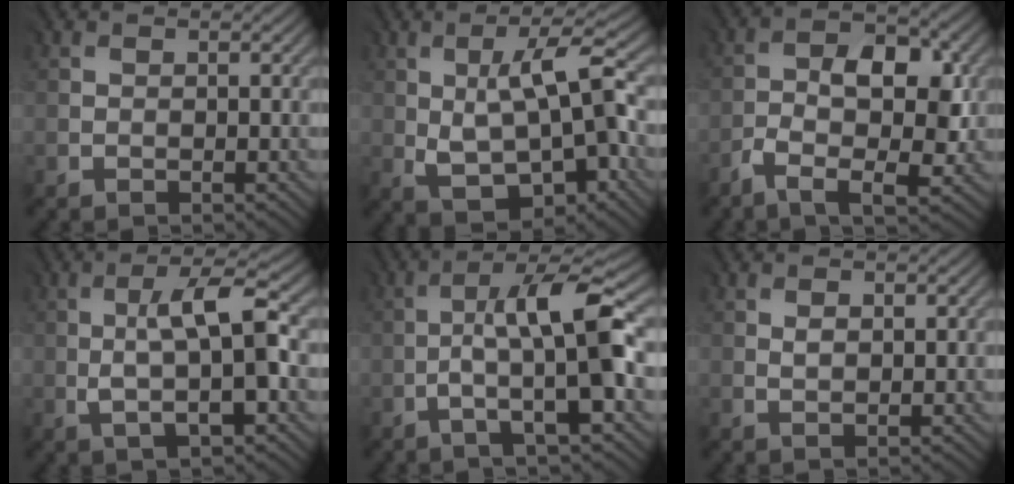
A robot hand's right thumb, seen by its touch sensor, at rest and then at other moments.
{"total": 8.7, "force": [-0.2, 3.6, 7.9], "torque": [-0.143, 0.001, 0.004]}
{"total": 7.6, "force": [-2.0, 3.5, 6.4], "torque": [-0.112, 0.002, -0.038]}
{"total": 7.2, "force": [-0.2, 1.7, 7.0], "torque": [-0.126, 0.014, -0.006]}
{"total": 9.4, "force": [-0.9, 1.8, 9.2], "torque": [-0.148, 0.020, -0.020]}
{"total": 1.0, "force": [0.6, 0.5, 0.6], "torque": [-0.010, -0.003, 0.014]}